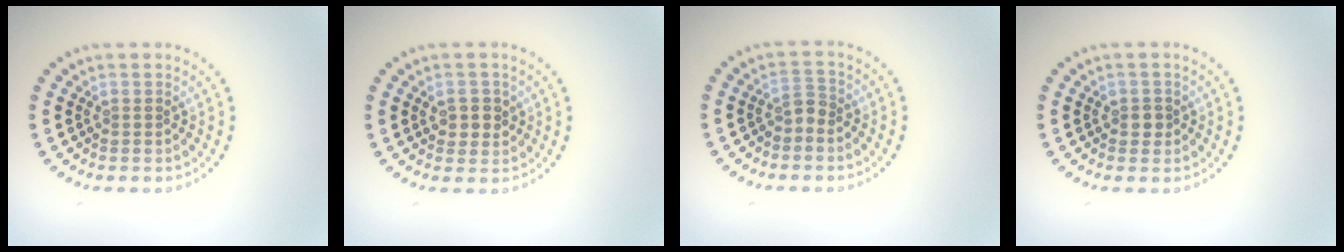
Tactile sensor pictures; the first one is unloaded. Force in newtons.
{"total": 2.2, "press": 2.1, "slide": 0.7}
{"total": 1.3, "press": 1.1, "slide": 0.8}
{"total": 1.1, "press": 1.0, "slide": 0.5}